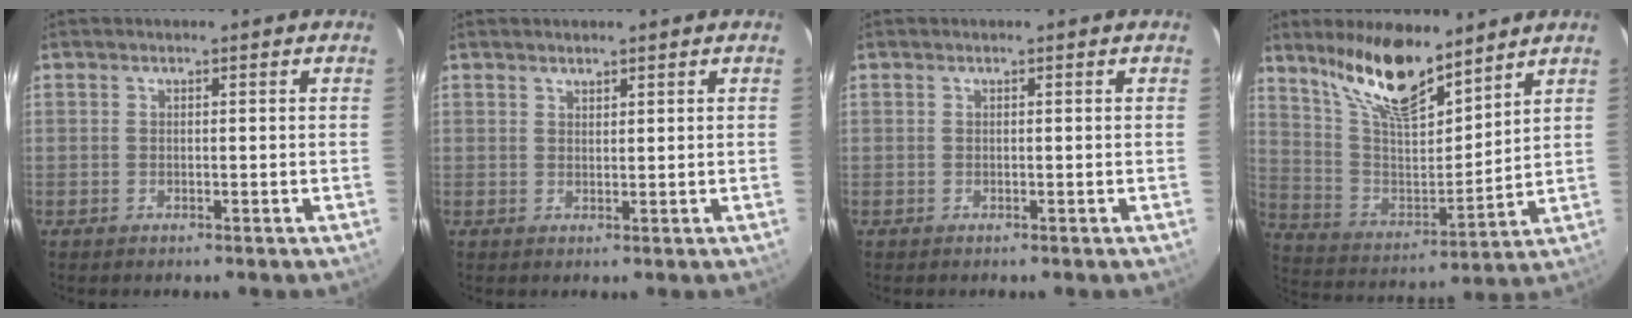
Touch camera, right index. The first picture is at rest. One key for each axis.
{"total": 1.5, "fx": 1.3, "fy": 0.5, "fz": 0.4, "tx": -0.004, "ty": 0.001, "tz": 0.023}
{"total": 0.0}
{"total": 16.9, "fx": 12.6, "fy": 5.2, "fz": 10.0, "tx": -0.188, "ty": -0.003, "tz": 0.243}